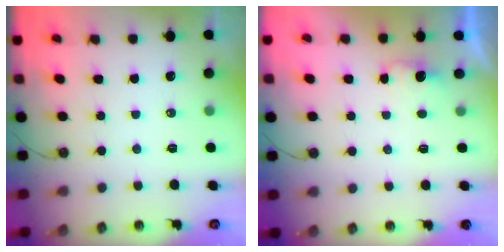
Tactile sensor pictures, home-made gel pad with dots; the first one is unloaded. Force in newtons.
{"total": 1.8, "press": 1.6, "slide": 0.9}